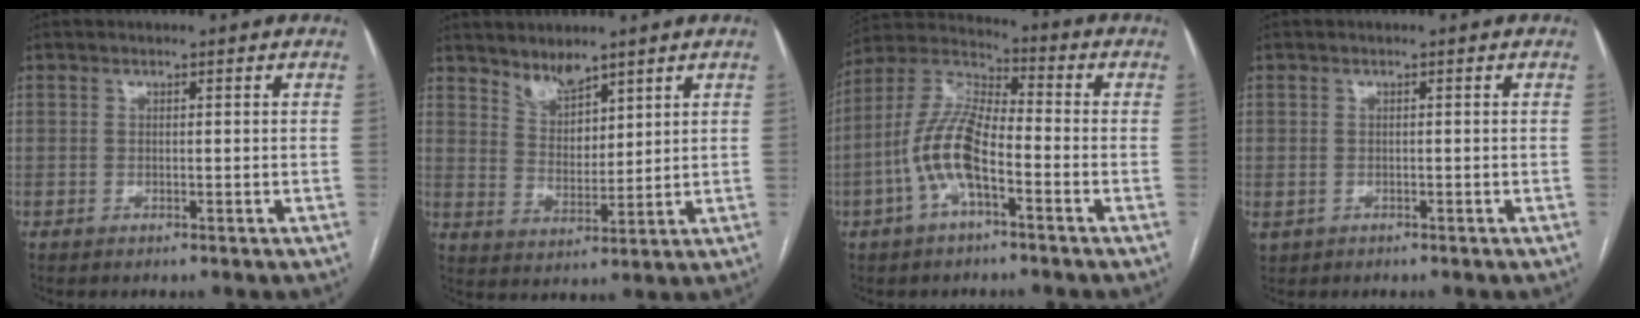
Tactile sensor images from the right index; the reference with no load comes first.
{"total": 5.3, "force": [4.4, 2.1, 2.2], "torque": [-0.044, -0.003, 0.090]}
{"total": 11.0, "force": [-3.6, 3.7, 9.8], "torque": [-0.217, 0.018, -0.072]}
{"total": 1.3, "force": [-0.4, 1.0, 0.6], "torque": [-0.017, -0.001, 0.004]}